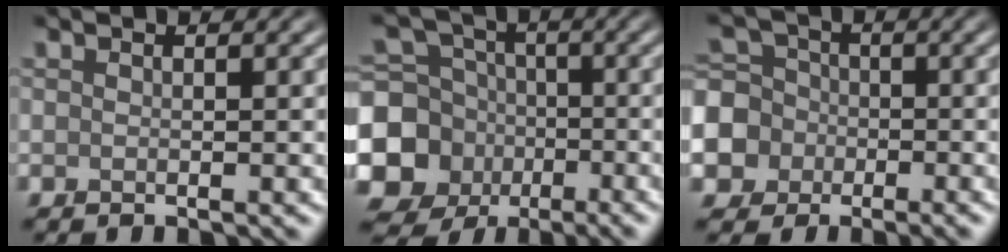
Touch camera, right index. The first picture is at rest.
{"total": 11.7, "force": [-3.8, 10.5, 3.3], "torque": [-0.084, -0.026, -0.092]}
{"total": 9.7, "force": [-4.2, 8.5, 2.1], "torque": [-0.063, -0.019, -0.100]}